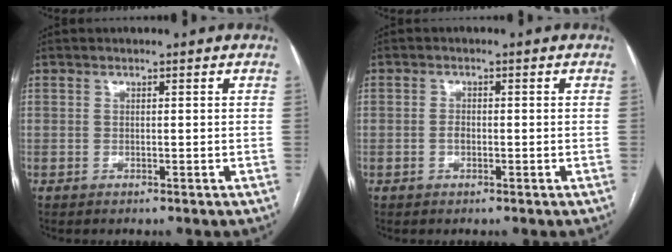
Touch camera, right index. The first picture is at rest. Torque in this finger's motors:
{"motor_torque": [0.48, -0.12, 0.22, 0.01]}